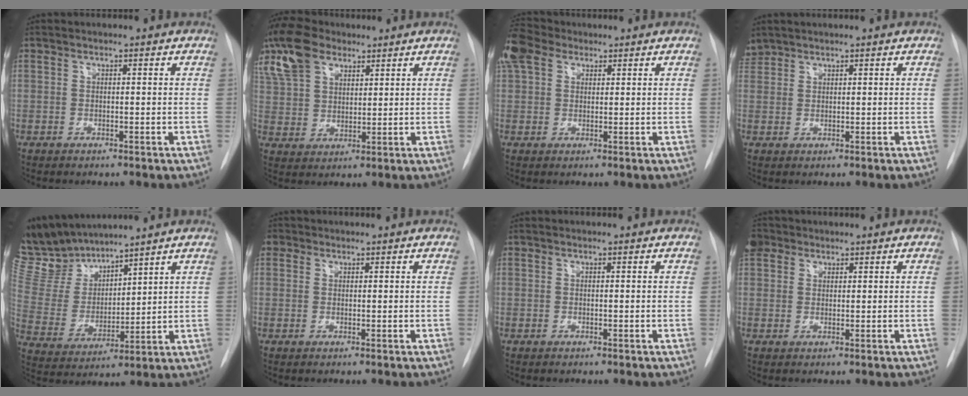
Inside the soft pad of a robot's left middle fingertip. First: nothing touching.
{"total": 11.1, "force": [7.8, 6.0, 5.1], "torque": [-0.127, 0.022, 0.155]}
{"total": 4.7, "force": [3.2, 3.0, 1.7], "torque": [-0.057, 0.024, 0.070]}
{"total": 2.0, "force": [1.9, 0.6, -0.2], "torque": [-0.002, 0.014, 0.040]}
{"total": 11.7, "force": [11.2, 2.2, 2.6], "torque": [-0.067, -0.003, 0.237]}
{"total": 1.2, "force": [0.6, 1.1, 0.2], "torque": [0.006, 0.006, 0.004]}
{"total": 0.0}
{"total": 3.2, "force": [2.1, 2.5, 0.2], "torque": [-0.009, 0.010, 0.044]}